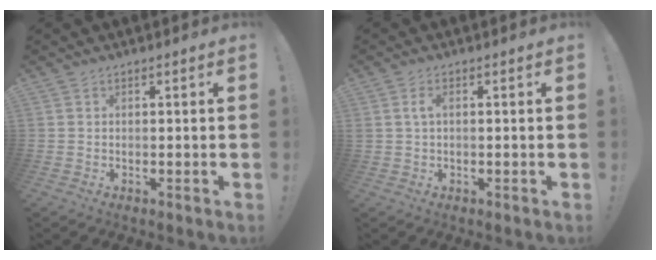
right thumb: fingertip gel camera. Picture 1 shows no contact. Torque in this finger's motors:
{"motor_torque": [0.05, 0.03, -0.06, 0.08, 0.01]}